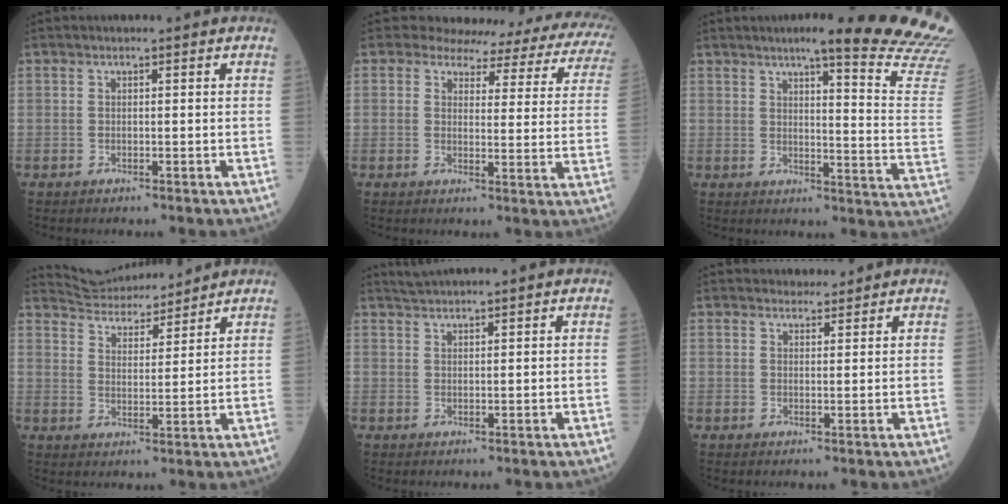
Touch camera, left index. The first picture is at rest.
{"total": 16.2, "force": [14.8, 4.8, 4.5], "torque": [-0.035, -0.058, 0.135]}
{"total": 20.5, "force": [18.2, -0.9, 9.6], "torque": [-0.115, -0.121, 0.193]}
{"total": 8.4, "force": [8.3, 1.0, 1.0], "torque": [-0.027, 0.012, 0.141]}
{"total": 2.2, "force": [2.0, -0.8, 0.5], "torque": [-0.009, 0.017, 0.046]}
{"total": 2.9, "force": [2.8, 0.8, 0.2], "torque": [0.000, 0.009, 0.039]}